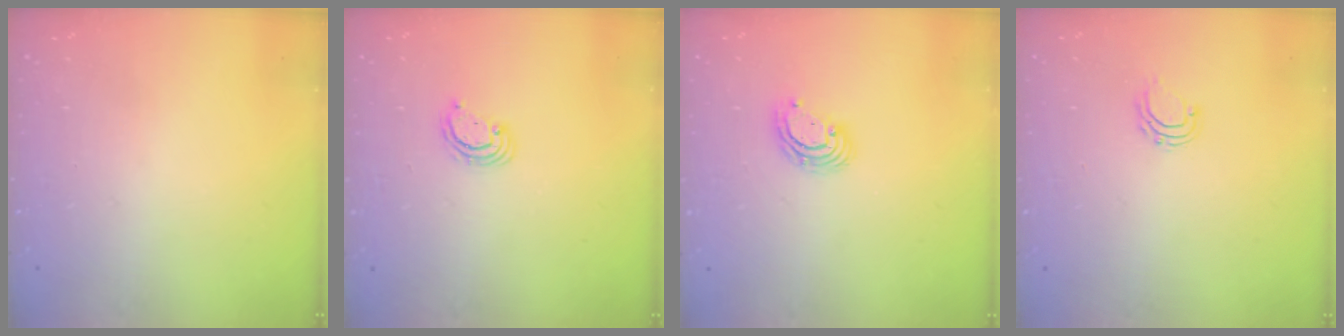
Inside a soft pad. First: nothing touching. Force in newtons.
{"total": 2.5, "press": 2.5, "slide": 0.3}
{"total": 5.2, "press": 5.2, "slide": 0.3}
{"total": 5.2, "press": 5.2, "slide": 0.4}